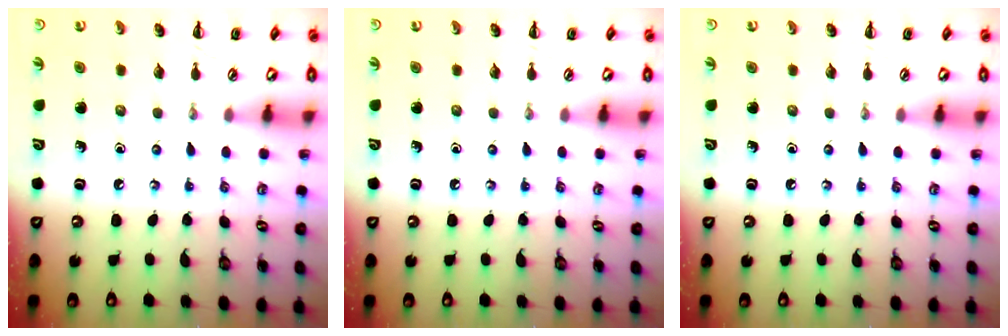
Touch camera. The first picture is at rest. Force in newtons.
{"total": 0.0}
{"total": 0.0}